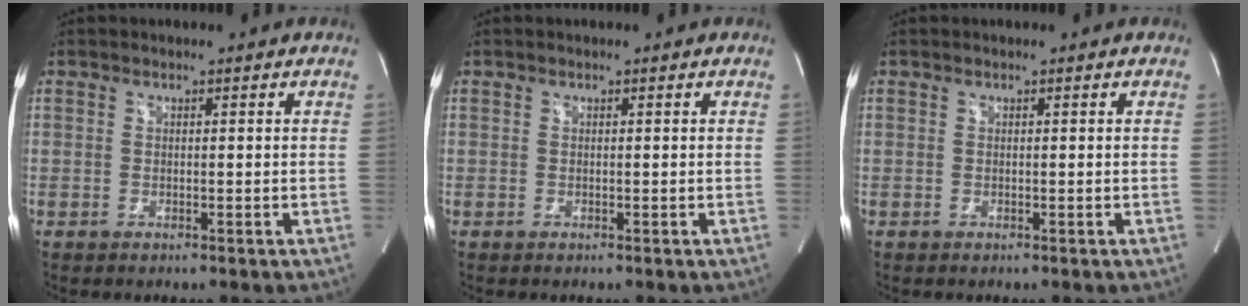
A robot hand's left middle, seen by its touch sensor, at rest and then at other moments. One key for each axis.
{"total": 0.0}
{"total": 0.0}